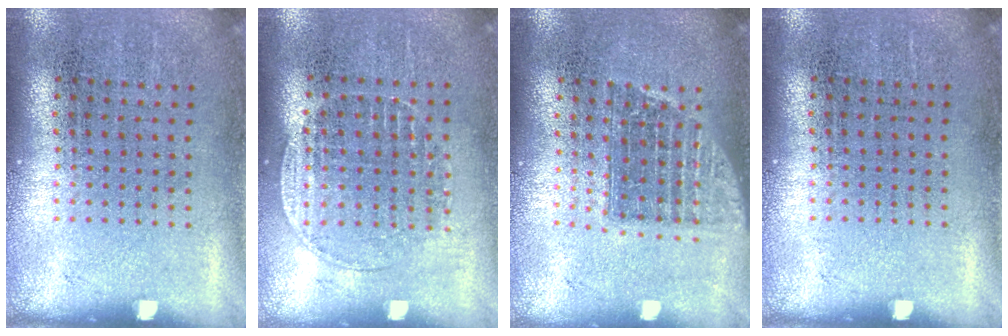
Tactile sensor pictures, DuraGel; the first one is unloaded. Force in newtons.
{"total": 1.2, "press": 1.1, "slide": 0.5}
{"total": 1.3, "press": 1.1, "slide": 0.8}
{"total": 0.0}